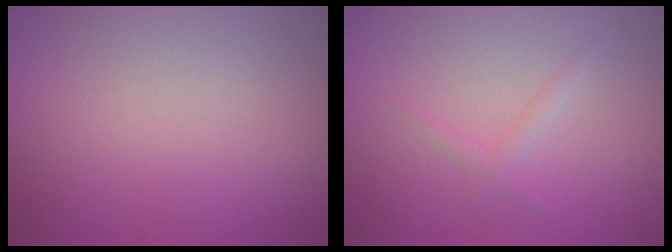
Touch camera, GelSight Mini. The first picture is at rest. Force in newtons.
{"total": 1.0, "press": 1.0, "slide": 0.0}